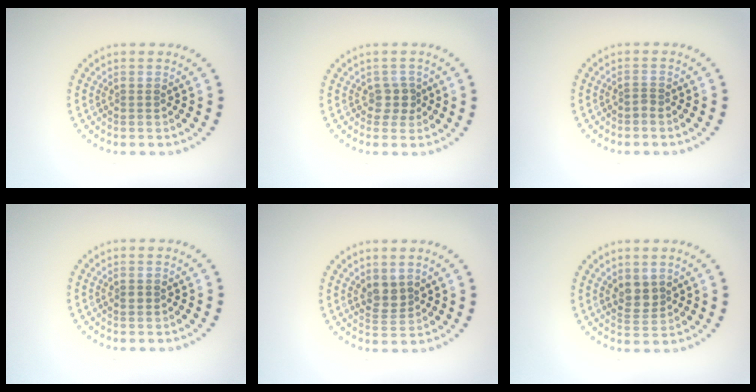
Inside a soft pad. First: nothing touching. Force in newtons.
{"total": 1.5, "press": 1.2, "slide": 0.8}
{"total": 0.5, "press": 0.2, "slide": 0.5}
{"total": 0.7, "press": 0.7, "slide": 0.1}
{"total": 2.1, "press": 1.8, "slide": 0.9}
{"total": 2.2, "press": 2.0, "slide": 0.9}